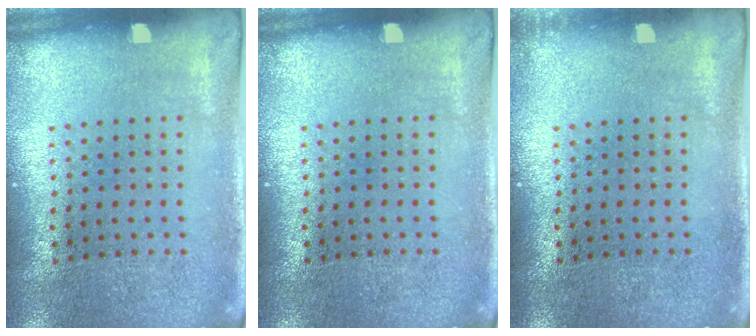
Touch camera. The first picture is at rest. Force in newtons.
{"total": 0.0}
{"total": 0.5, "press": 0.5, "slide": 0.2}